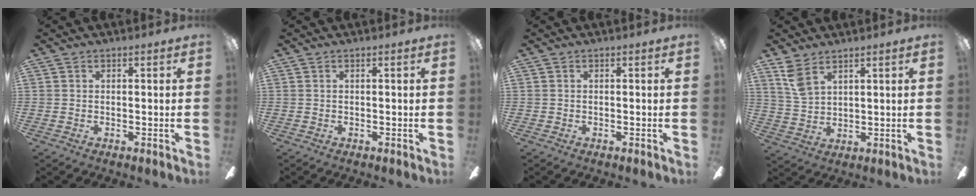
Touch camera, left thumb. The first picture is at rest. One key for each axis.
{"total": 0.8, "fx": 0.0, "fy": 0.0, "fz": 0.8, "tx": -0.011, "ty": -0.001, "tz": -0.001}
{"total": 0.0}
{"total": 6.4, "fx": 4.8, "fy": 2.4, "fz": 3.6, "tx": -0.083, "ty": -0.019, "tz": 0.090}